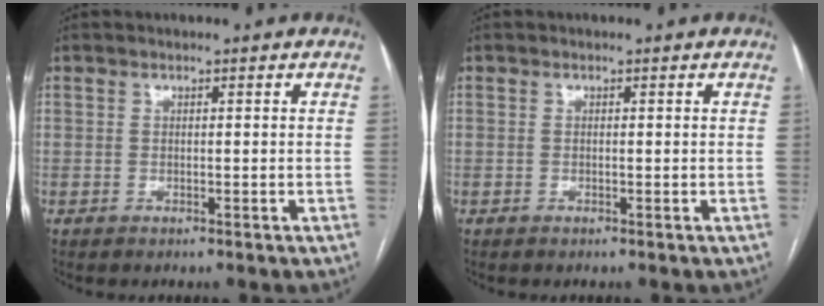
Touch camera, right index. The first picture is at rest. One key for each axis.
{"total": 0.0}